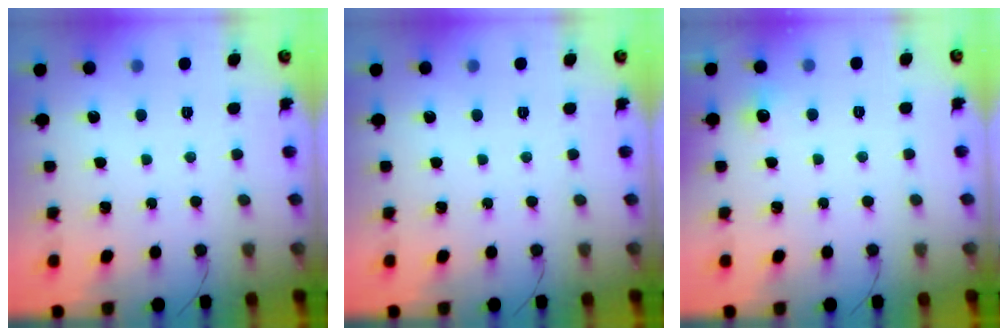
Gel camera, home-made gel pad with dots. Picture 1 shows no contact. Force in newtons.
{"total": 0.0}
{"total": 4.2, "press": 3.9, "slide": 1.7}